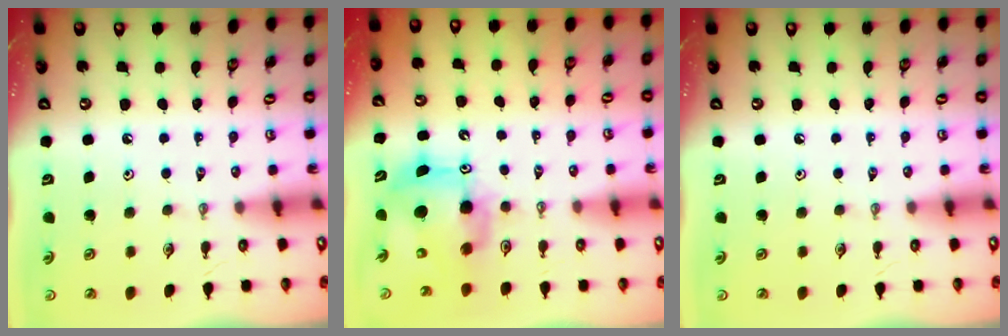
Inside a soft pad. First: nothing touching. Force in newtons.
{"total": 9.7, "press": 9.7, "slide": 0.8}
{"total": 0.0}